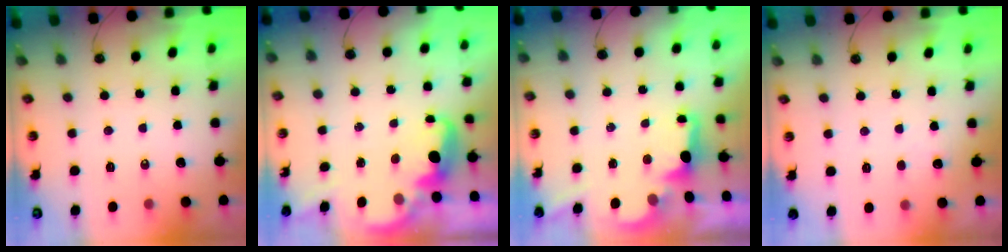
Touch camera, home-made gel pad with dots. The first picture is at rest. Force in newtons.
{"total": 2.7, "press": 2.6, "slide": 0.4}
{"total": 3.2, "press": 3.2, "slide": 0.6}
{"total": 1.9, "press": 1.7, "slide": 0.9}